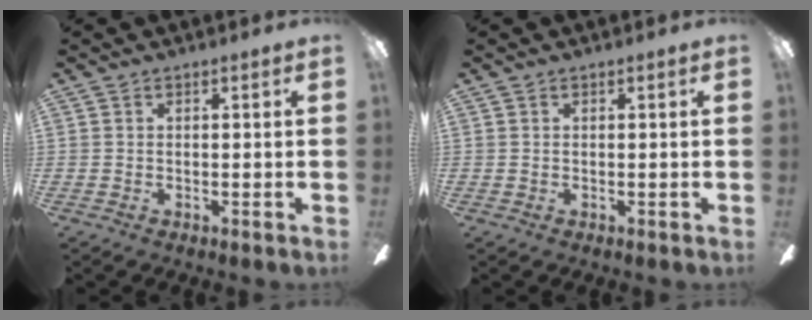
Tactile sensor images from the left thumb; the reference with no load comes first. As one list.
[{"total": 0.5, "force": [0.4, 0.3, 0.0], "torque": [-0.001, 0.002, 0.007]}]